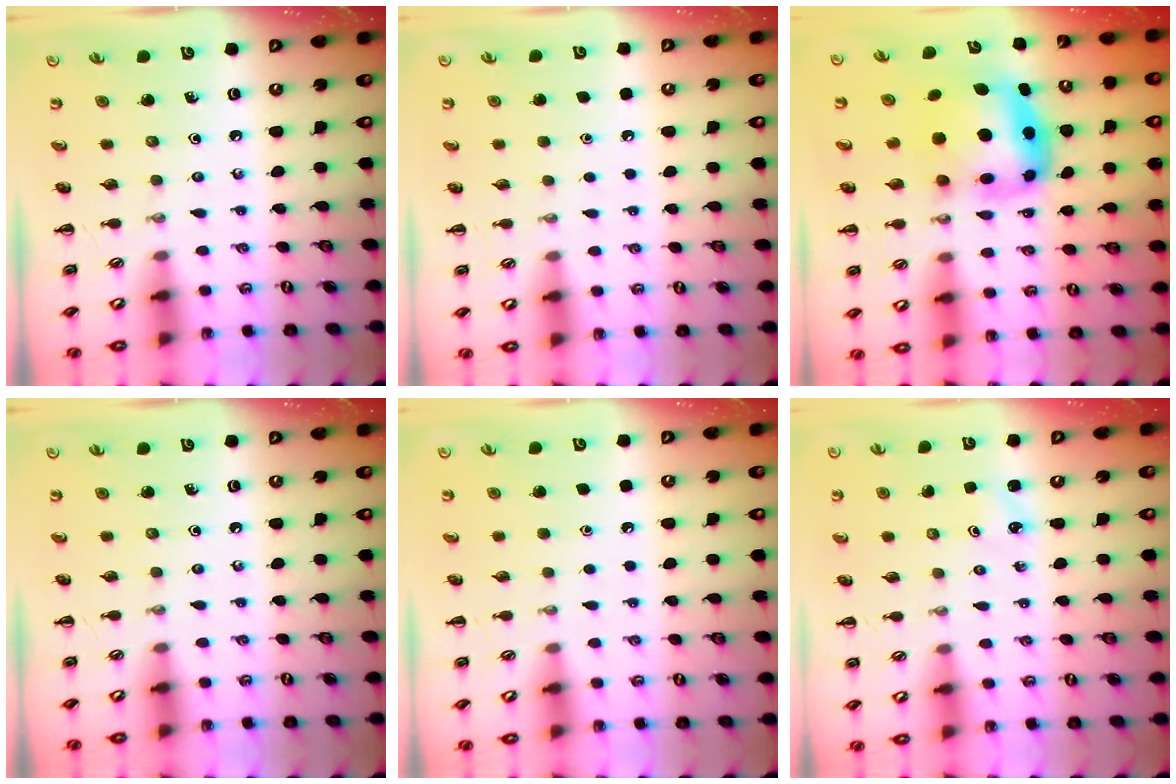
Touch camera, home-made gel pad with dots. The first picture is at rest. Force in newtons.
{"total": 1.6, "press": 1.6, "slide": 0.1}
{"total": 7.1, "press": 6.9, "slide": 1.9}
{"total": 0.0}
{"total": 1.6, "press": 1.6, "slide": 0.1}
{"total": 1.4, "press": 1.4, "slide": 0.4}